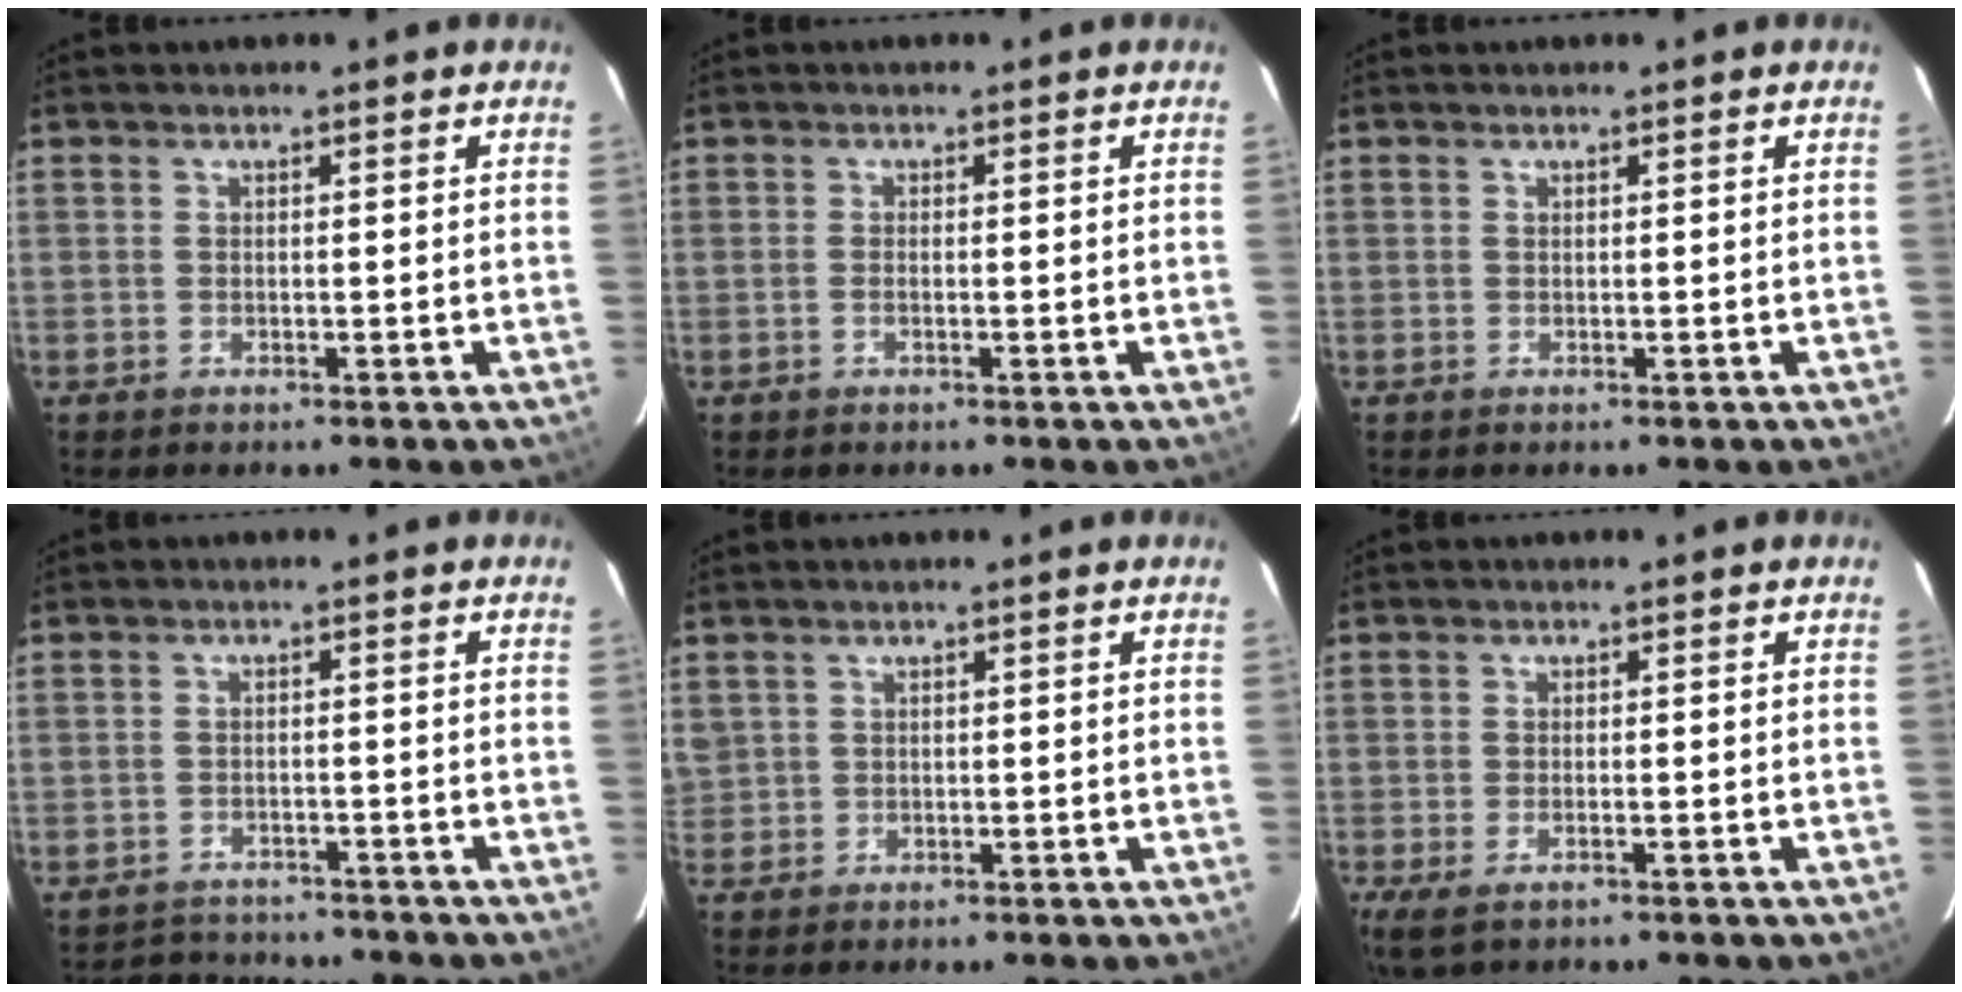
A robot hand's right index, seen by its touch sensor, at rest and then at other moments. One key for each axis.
{"total": 0.9, "fx": -0.4, "fy": 0.4, "fz": 0.6, "tx": -0.016, "ty": 0.001, "tz": -0.009}
{"total": 0.0}
{"total": 5.5, "fx": -5.1, "fy": 2.1, "fz": 0.2, "tx": -0.015, "ty": 0.008, "tz": -0.077}
{"total": 2.7, "fx": 0.8, "fy": 2.5, "fz": 0.4, "tx": 0.001, "ty": 0.005, "tz": 0.021}
{"total": 4.7, "fx": -2.7, "fy": 2.0, "fz": 3.3, "tx": -0.072, "ty": -0.018, "tz": -0.044}